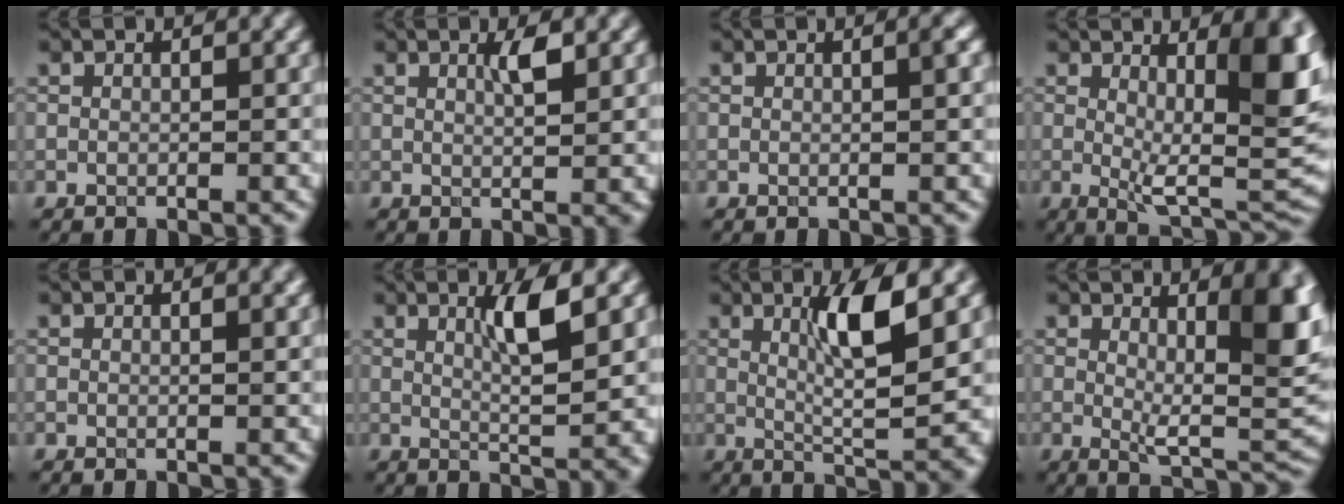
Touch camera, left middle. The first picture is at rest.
{"total": 2.2, "force": [0.9, 0.3, 2.0], "torque": [-0.031, 0.000, 0.011]}
{"total": 1.0, "force": [0.1, 0.1, 1.0], "torque": [-0.011, 0.004, -0.001]}
{"total": 10.7, "force": [1.9, 3.9, 9.8], "torque": [-0.134, -0.022, 0.037]}
{"total": 0.8, "force": [0.4, 0.2, 0.6], "torque": [-0.005, 0.002, 0.005]}
{"total": 5.1, "force": [1.6, 0.9, 4.8], "torque": [-0.079, -0.008, 0.030]}
{"total": 7.2, "force": [2.0, 1.4, 6.8], "torque": [-0.103, -0.010, 0.037]}
{"total": 9.1, "force": [2.2, 3.3, 8.2], "torque": [-0.118, -0.019, 0.043]}